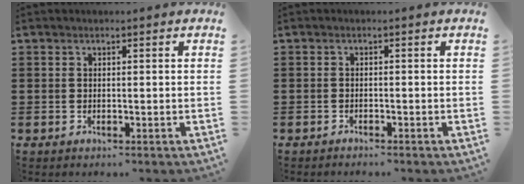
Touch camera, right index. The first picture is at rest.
{"total": 0.9, "force": [-0.9, -0.1, 0.1], "torque": [-0.005, -0.004, -0.017]}